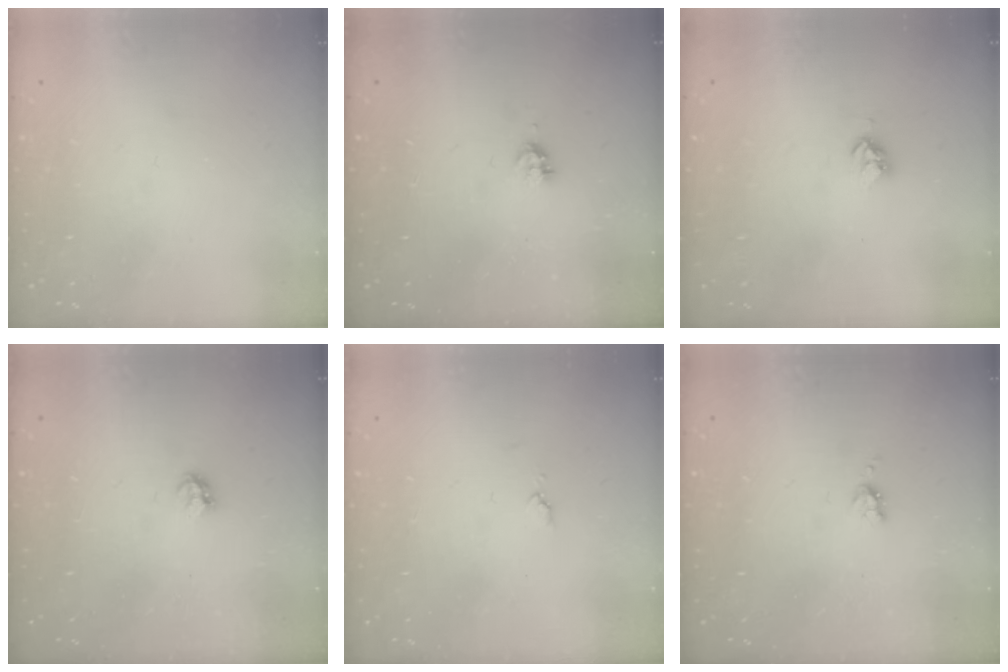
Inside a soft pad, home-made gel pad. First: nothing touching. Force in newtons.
{"total": 3.6, "press": 3.6, "slide": 0.5}
{"total": 4.0, "press": 3.9, "slide": 0.4}
{"total": 2.8, "press": 2.8, "slide": 0.5}
{"total": 3.6, "press": 3.6, "slide": 0.4}
{"total": 3.3, "press": 3.3, "slide": 0.6}